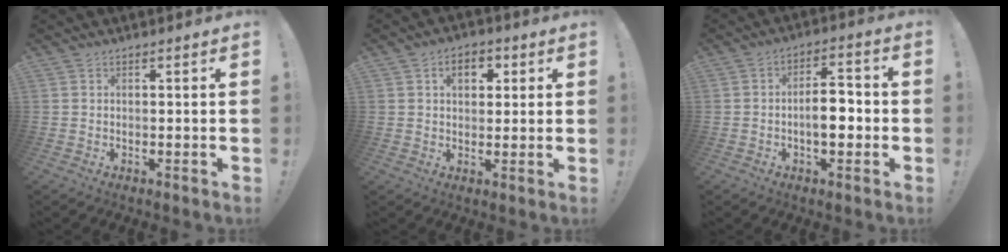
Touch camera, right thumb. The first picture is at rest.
{"total": 6.2, "force": [1.9, 4.3, 4.0], "torque": [-0.046, 0.002, 0.030]}
{"total": 8.7, "force": [-2.0, 4.3, 7.4], "torque": [-0.120, 0.018, -0.036]}